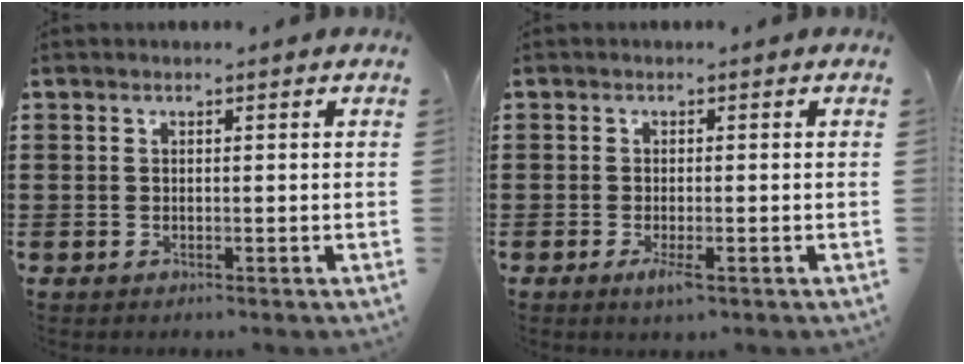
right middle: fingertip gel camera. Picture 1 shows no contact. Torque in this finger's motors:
{"motor_torque": [1.61, 0.54, 0.32, 0.07]}